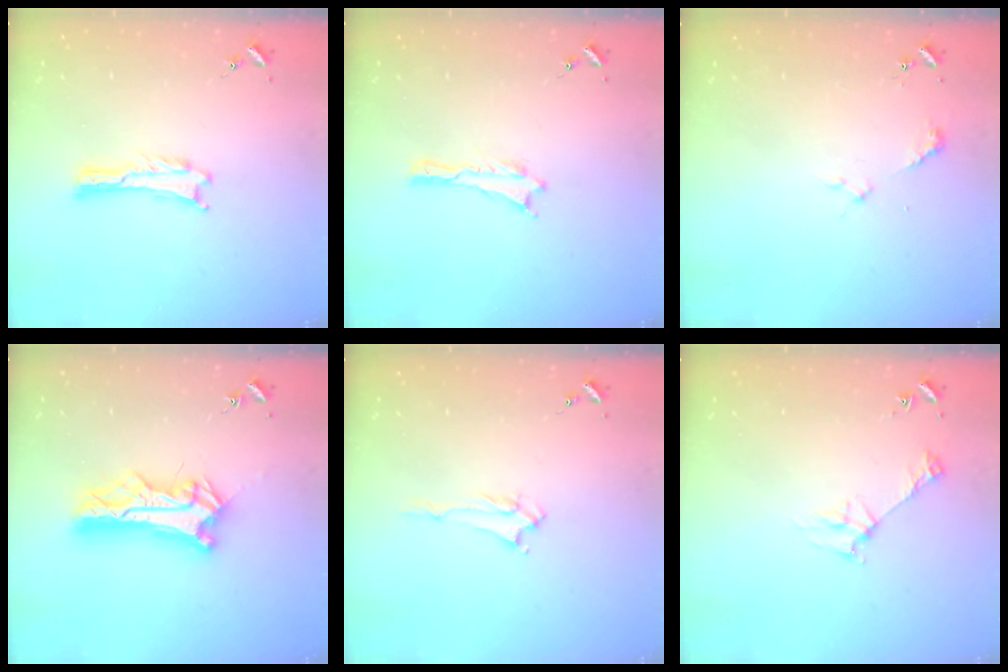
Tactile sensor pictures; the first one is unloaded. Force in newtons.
{"total": 0.0}
{"total": 2.3, "press": 2.3, "slide": 0.1}
{"total": 10.5, "press": 10.4, "slide": 1.1}
{"total": 1.4, "press": 1.4, "slide": 0.3}
{"total": 2.8, "press": 2.8, "slide": 0.3}